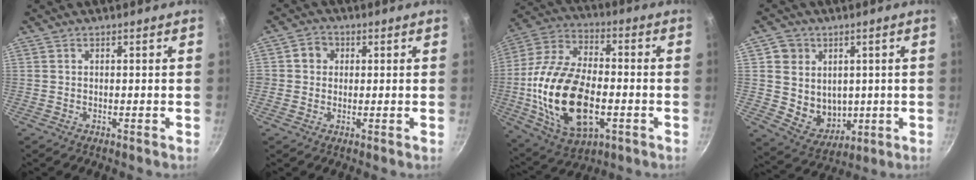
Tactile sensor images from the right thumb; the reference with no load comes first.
{"total": 3.9, "force": [0.7, 3.6, 1.3], "torque": [0.007, 0.004, 0.002]}
{"total": 23.8, "force": [-4.2, 13.3, 19.2], "torque": [-0.366, 0.021, -0.073]}
{"total": 10.4, "force": [1.8, 9.5, 3.9], "torque": [-0.033, -0.014, 0.045]}